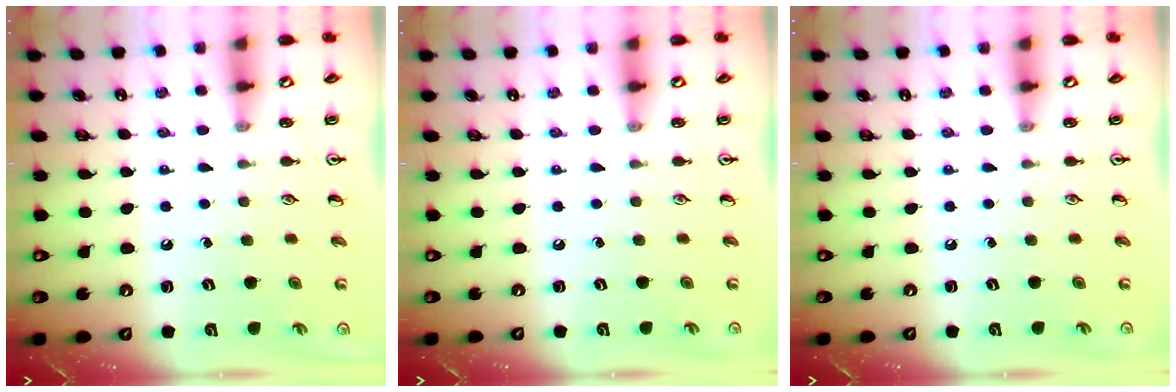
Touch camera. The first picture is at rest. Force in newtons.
{"total": 0.0}
{"total": 0.0}